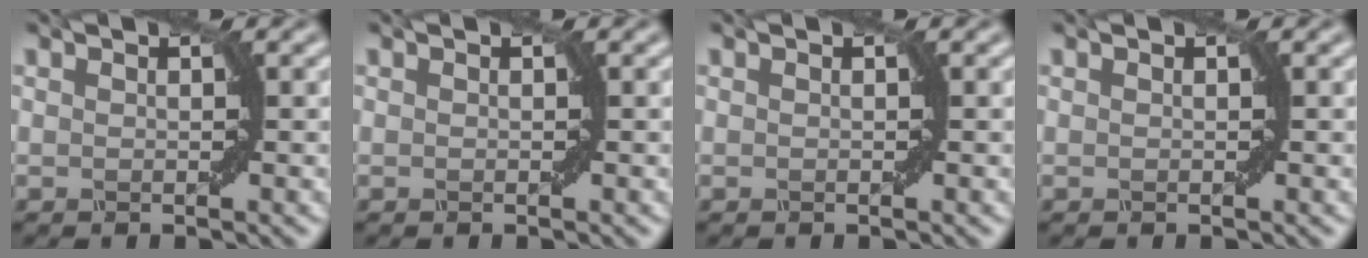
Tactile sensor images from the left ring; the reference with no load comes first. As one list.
[{"total": 0.0}, {"total": 0.0}, {"total": 0.0}]